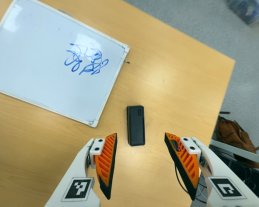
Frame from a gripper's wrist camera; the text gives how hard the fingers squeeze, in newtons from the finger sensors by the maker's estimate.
{"total": 0.0}